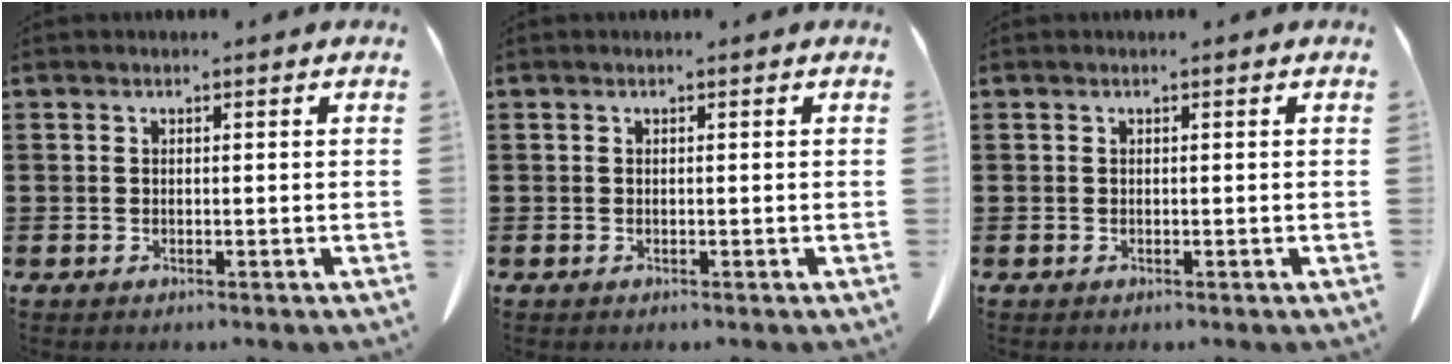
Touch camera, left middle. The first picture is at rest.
{"total": 0.0}
{"total": 0.0}